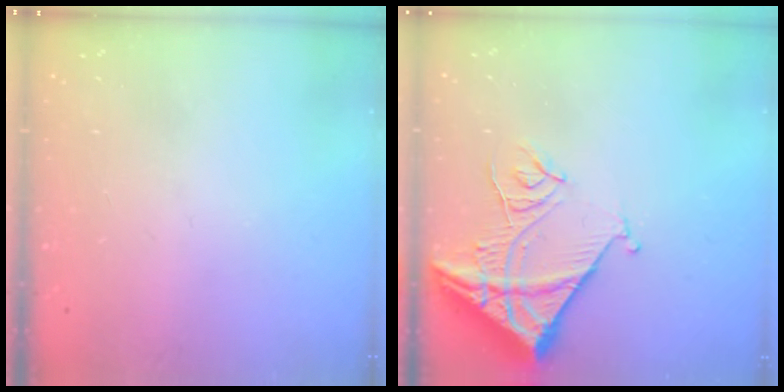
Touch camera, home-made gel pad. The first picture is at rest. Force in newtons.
{"total": 14.2, "press": 14.2, "slide": 1.2}